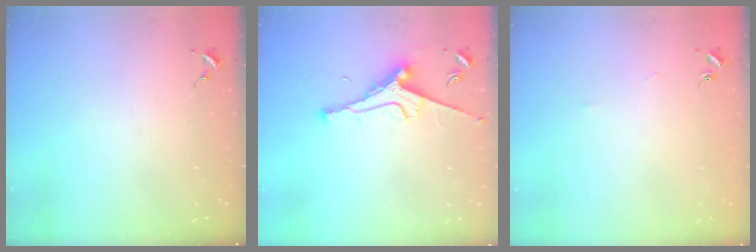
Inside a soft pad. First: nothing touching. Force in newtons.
{"total": 9.1, "press": 9.0, "slide": 1.3}
{"total": 2.5, "press": 2.5, "slide": 0.4}